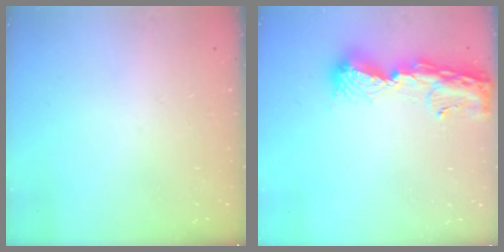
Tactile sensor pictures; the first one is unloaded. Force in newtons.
{"total": 12.9, "press": 12.9, "slide": 1.3}